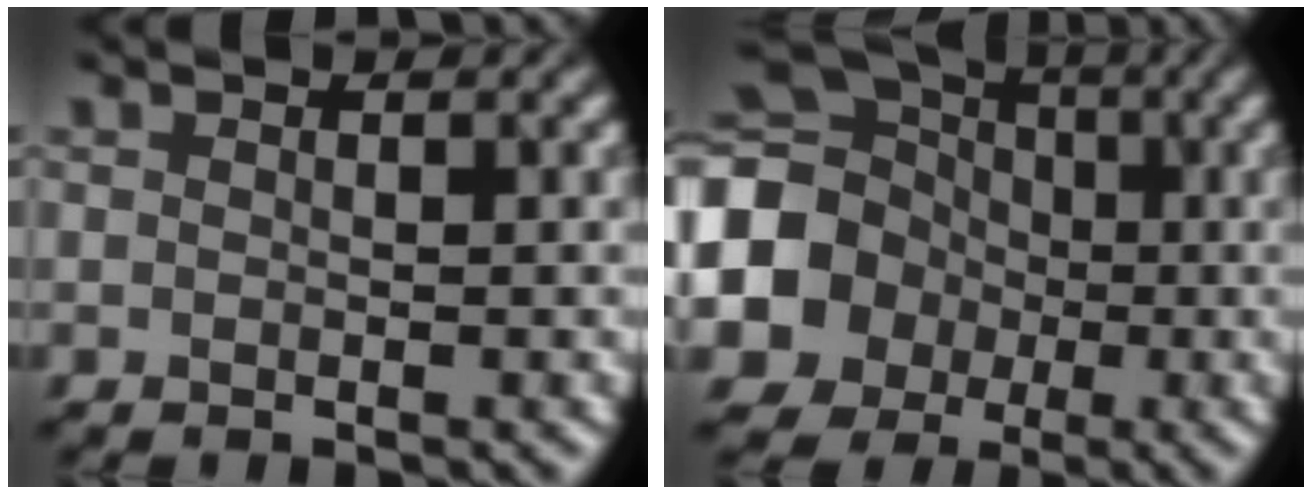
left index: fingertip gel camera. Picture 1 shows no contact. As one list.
[{"total": 16.1, "force": [-1.4, 14.8, 6.1], "torque": [-0.173, -0.002, -0.076]}]